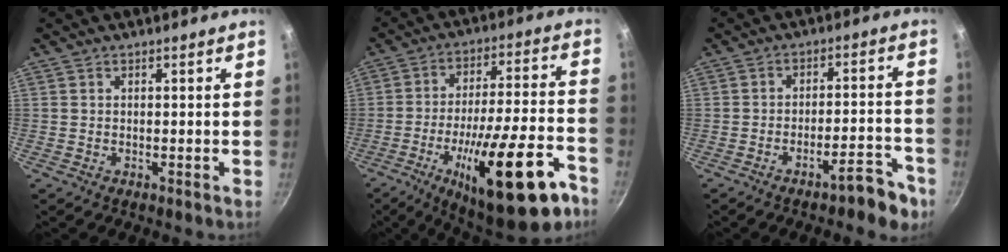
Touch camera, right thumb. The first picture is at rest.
{"total": 25.0, "force": [-12.4, 7.2, 20.5], "torque": [-0.281, 0.051, -0.183]}
{"total": 8.6, "force": [-5.4, 2.7, 6.1], "torque": [-0.065, 0.049, -0.065]}